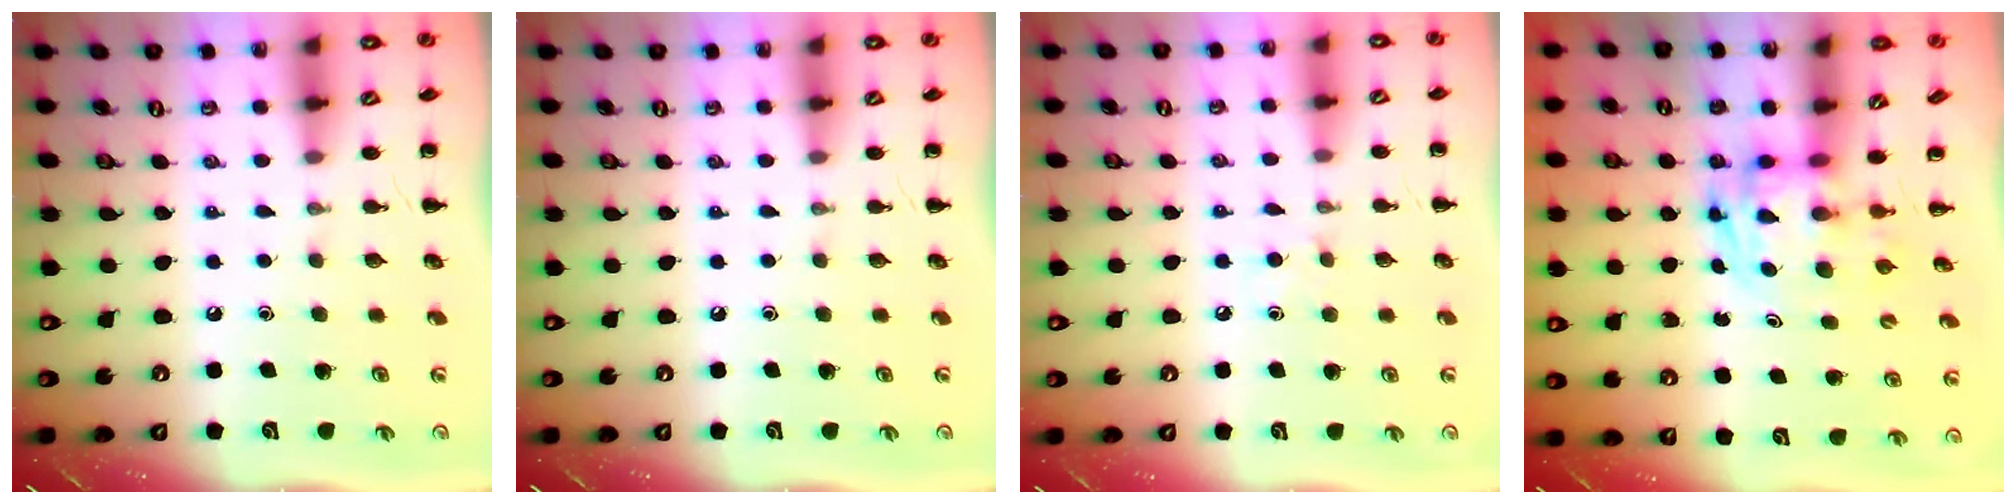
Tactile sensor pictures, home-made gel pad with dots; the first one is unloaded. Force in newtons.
{"total": 0.0}
{"total": 3.6, "press": 3.4, "slide": 1.1}
{"total": 2.7, "press": 2.7, "slide": 0.5}